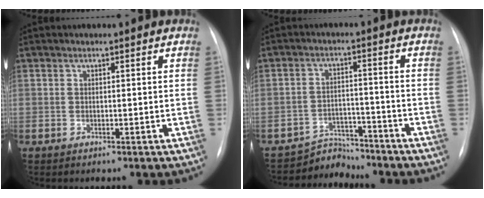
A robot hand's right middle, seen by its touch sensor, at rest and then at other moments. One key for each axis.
{"total": 4.9, "fx": -4.5, "fy": 1.1, "fz": -1.4, "tx": 0.029, "ty": 0.014, "tz": -0.069}